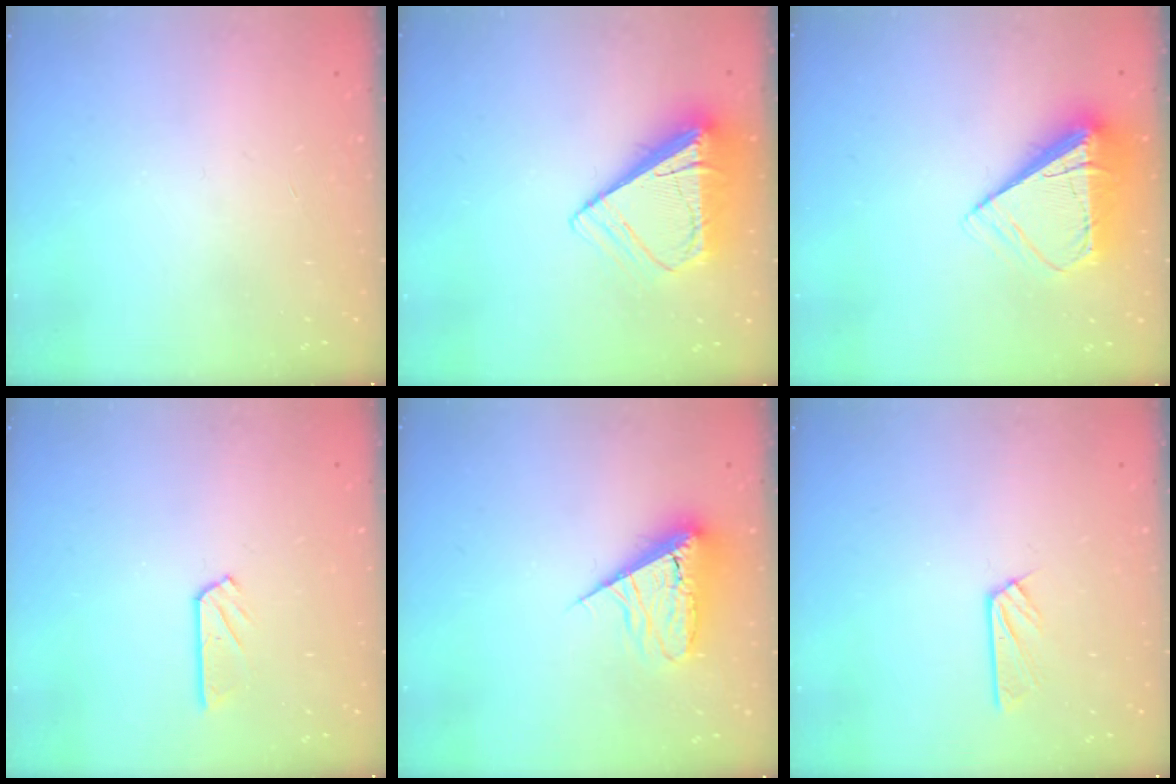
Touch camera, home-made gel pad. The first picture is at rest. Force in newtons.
{"total": 9.9, "press": 9.8, "slide": 1.4}
{"total": 9.5, "press": 9.4, "slide": 1.4}
{"total": 5.4, "press": 5.3, "slide": 0.5}
{"total": 7.9, "press": 7.9, "slide": 1.0}
{"total": 5.0, "press": 4.9, "slide": 0.6}